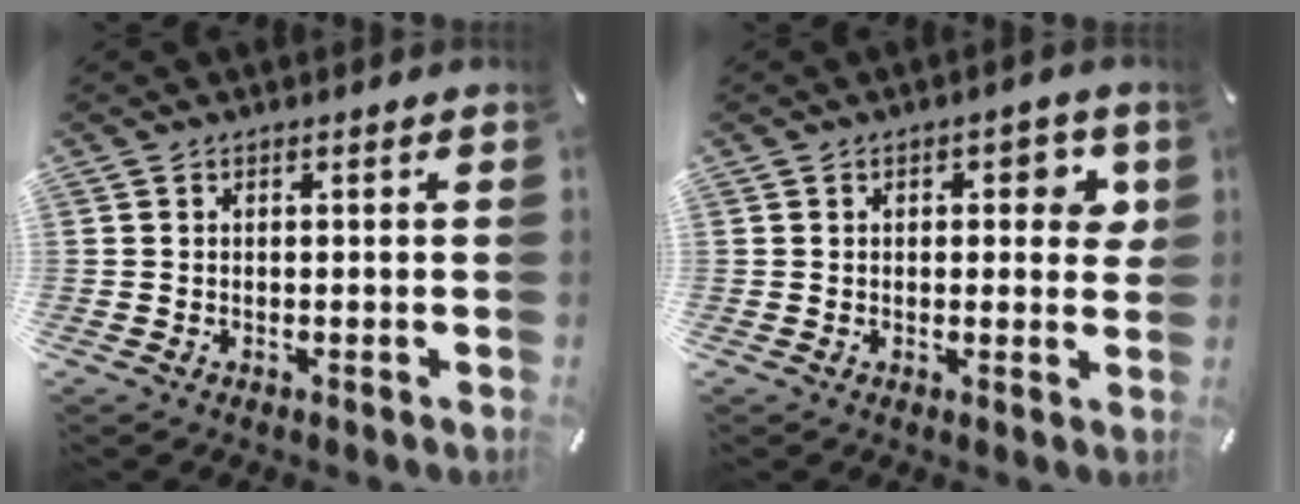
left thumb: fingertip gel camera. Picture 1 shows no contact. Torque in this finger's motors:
{"motor_torque": [-0.02, -0.09, 0.27, 0.17, 0.03]}